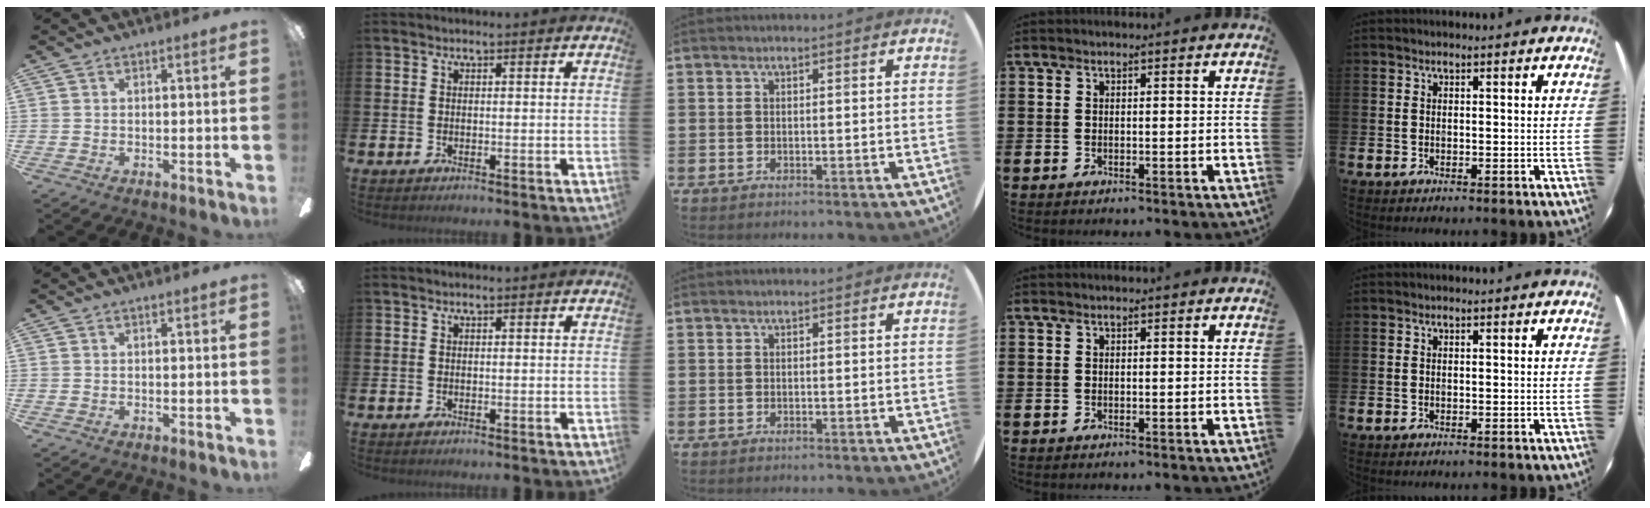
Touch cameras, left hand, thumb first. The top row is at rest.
{}